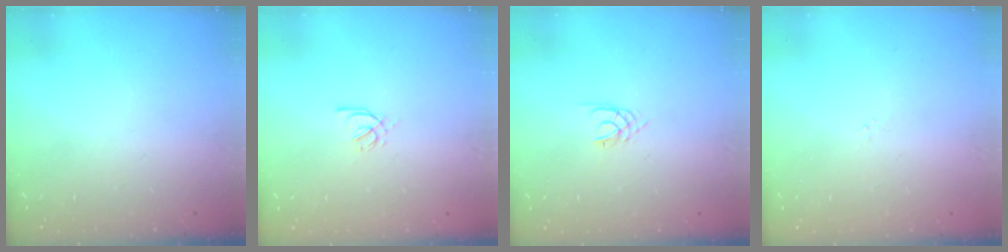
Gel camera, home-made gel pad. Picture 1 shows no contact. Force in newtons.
{"total": 2.1, "press": 2.0, "slide": 0.7}
{"total": 2.4, "press": 2.4, "slide": 0.3}
{"total": 0.0}